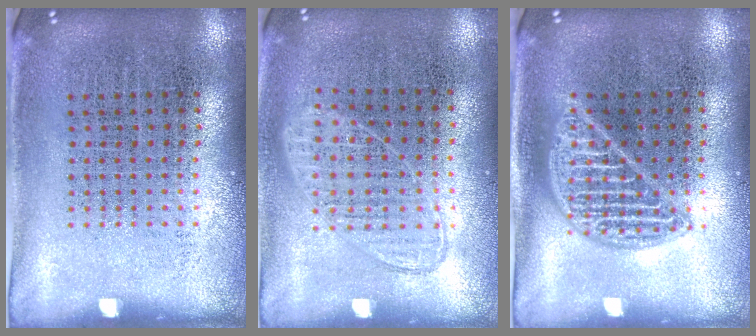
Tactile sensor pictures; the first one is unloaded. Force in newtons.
{"total": 1.0, "press": 0.9, "slide": 0.4}
{"total": 2.3, "press": 2.2, "slide": 0.3}